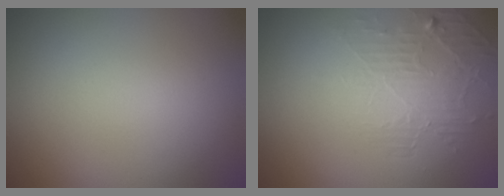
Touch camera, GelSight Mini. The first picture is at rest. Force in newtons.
{"total": 2.0, "press": 1.1, "slide": 1.7}